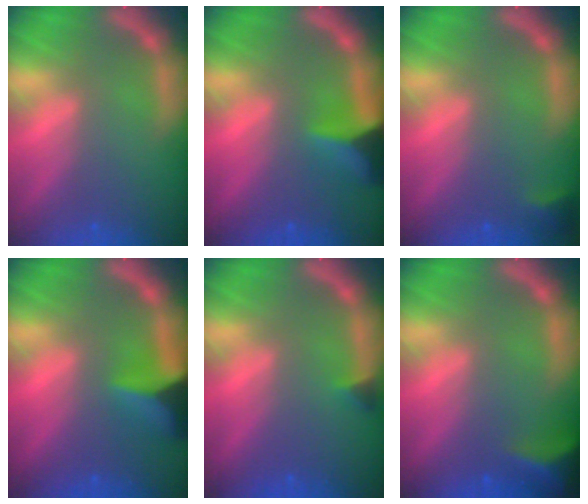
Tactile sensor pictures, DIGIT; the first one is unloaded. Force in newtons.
{"total": 5.4}
{"total": 1.4}
{"total": 6.0}
{"total": 0.9}
{"total": 5.4}